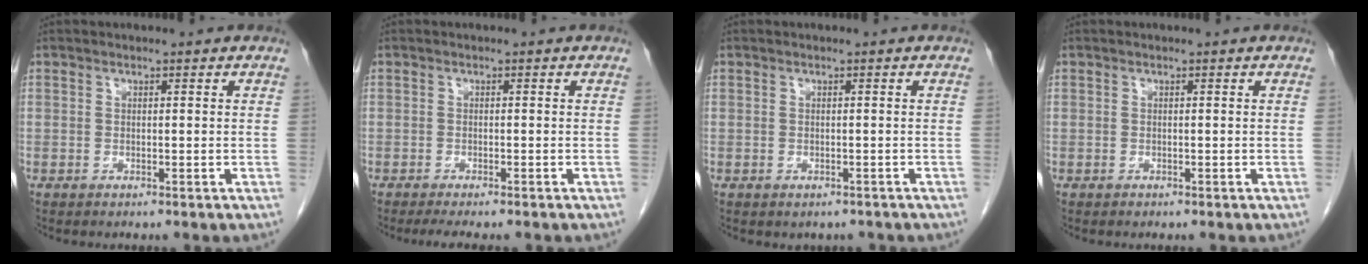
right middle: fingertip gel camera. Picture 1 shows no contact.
{"total": 4.5, "force": [-3.8, 0.5, 2.4], "torque": [-0.026, -0.008, -0.053]}
{"total": 1.2, "force": [-0.9, 0.8, 0.2], "torque": [-0.003, 0.001, -0.009]}
{"total": 0.0}